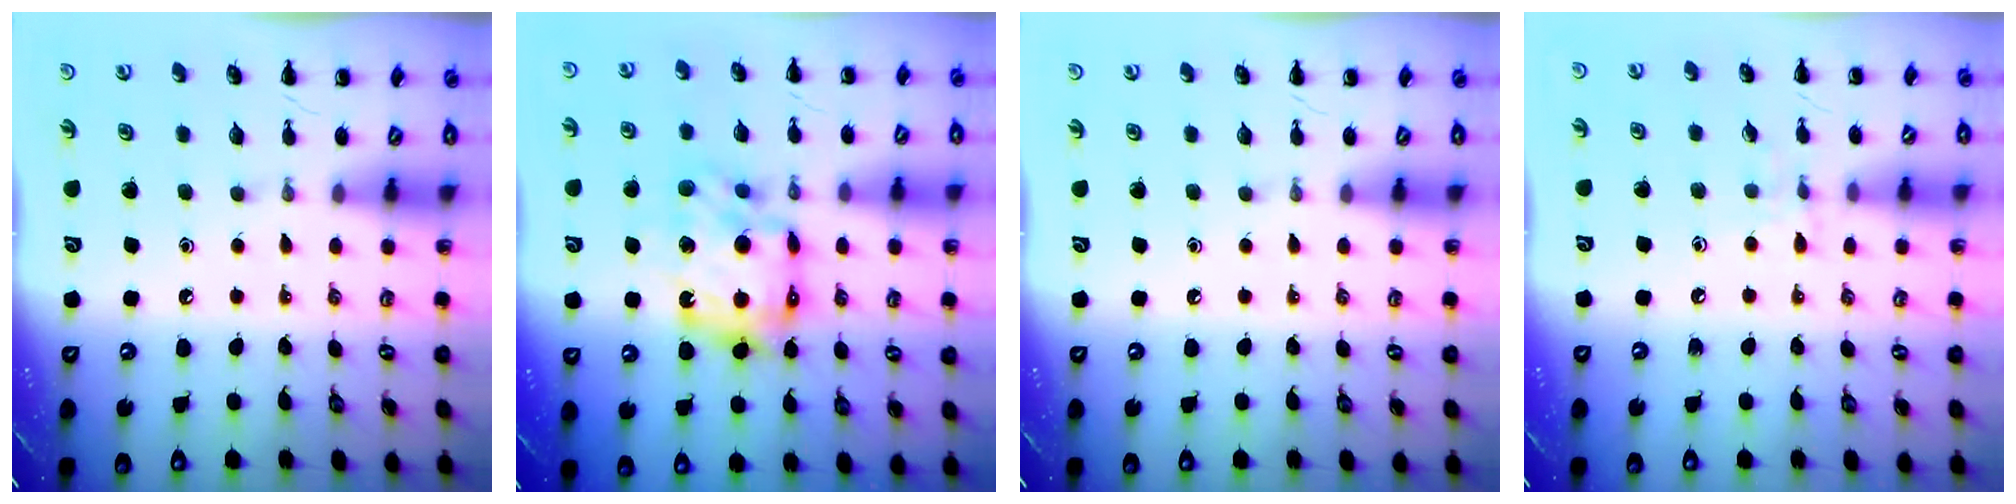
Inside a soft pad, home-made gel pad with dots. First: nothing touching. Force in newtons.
{"total": 15.0, "press": 14.9, "slide": 1.5}
{"total": 0.0}
{"total": 4.9, "press": 4.7, "slide": 1.5}